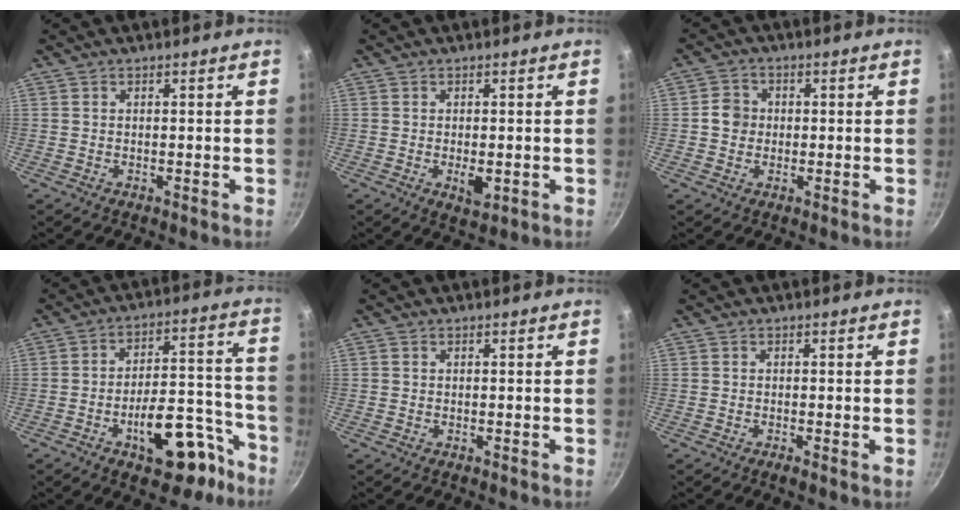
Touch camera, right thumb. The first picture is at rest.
{"total": 3.5, "force": [-0.7, 1.8, 2.9], "torque": [-0.042, -0.005, -0.006]}
{"total": 4.0, "force": [-0.1, 3.7, 1.5], "torque": [-0.005, 0.010, -0.010]}
{"total": 16.9, "force": [-8.8, 8.2, 11.9], "torque": [-0.114, 0.078, -0.118]}
{"total": 0.0}
{"total": 1.0, "force": [-0.4, 0.3, 0.9], "torque": [-0.017, -0.003, -0.009]}